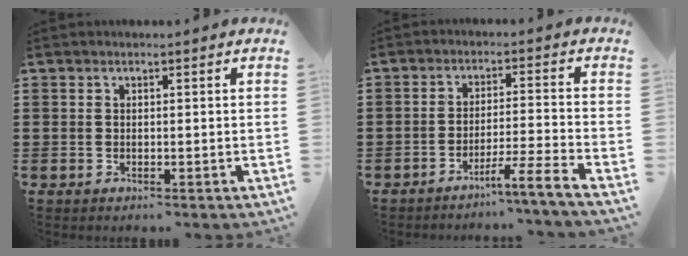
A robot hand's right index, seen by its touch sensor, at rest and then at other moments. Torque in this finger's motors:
{"motor_torque": [0.18, 0.00, 0.07, 0.01]}